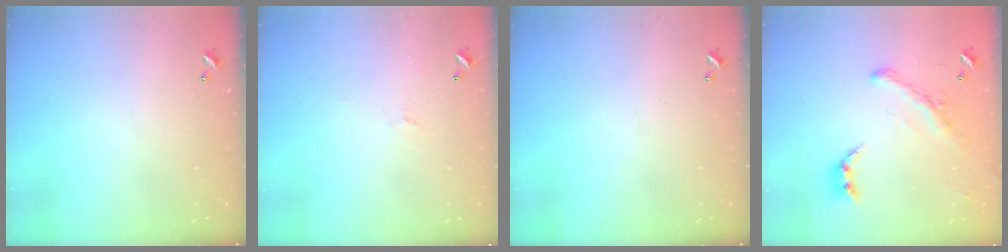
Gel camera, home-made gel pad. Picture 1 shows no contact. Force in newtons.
{"total": 1.7, "press": 1.5, "slide": 0.8}
{"total": 0.0}
{"total": 2.9, "press": 2.5, "slide": 1.4}